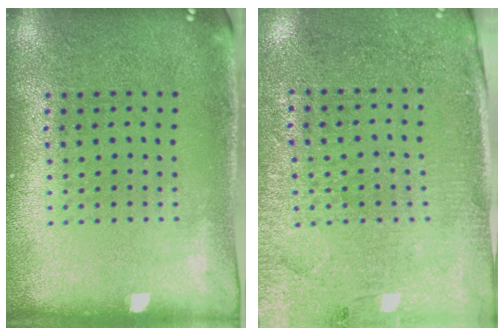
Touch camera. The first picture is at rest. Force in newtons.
{"total": 2.9, "press": 2.7, "slide": 1.1}